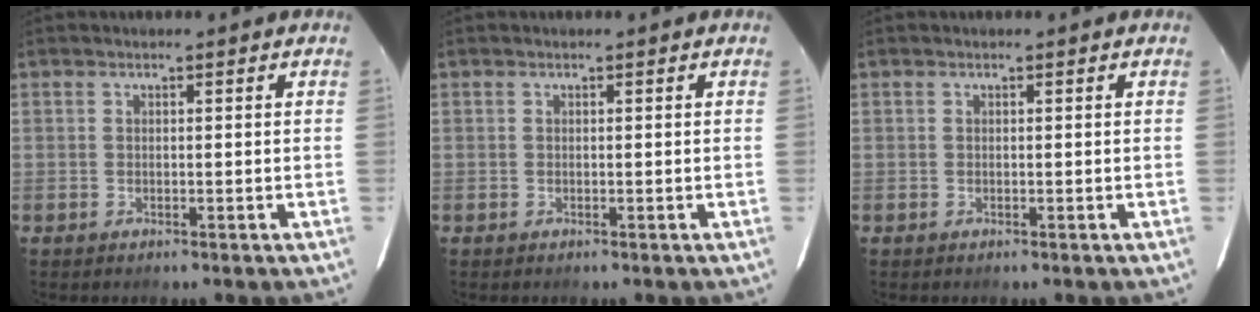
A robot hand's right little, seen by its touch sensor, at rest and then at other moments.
{"total": 0.0}
{"total": 0.0}